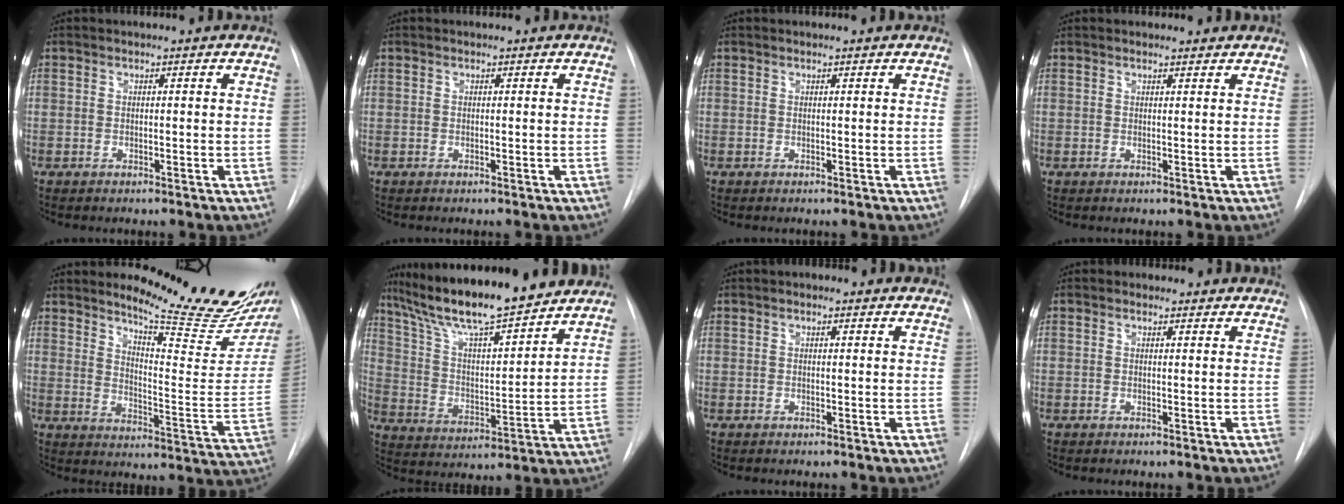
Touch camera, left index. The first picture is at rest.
{"total": 0.0}
{"total": 0.0}
{"total": 1.8, "force": [1.7, 0.4, 0.0], "torque": [-0.008, 0.006, 0.020]}
{"total": 17.4, "force": [15.8, 0.4, 7.3], "torque": [-0.108, -0.111, 0.204]}
{"total": 19.7, "force": [16.9, 2.0, 9.9], "torque": [-0.169, 0.007, 0.278]}
{"total": 1.4, "force": [1.0, 0.7, 0.8], "torque": [-0.013, 0.009, 0.010]}
{"total": 2.0, "force": [1.7, 1.1, 0.1], "torque": [0.000, 0.006, 0.011]}